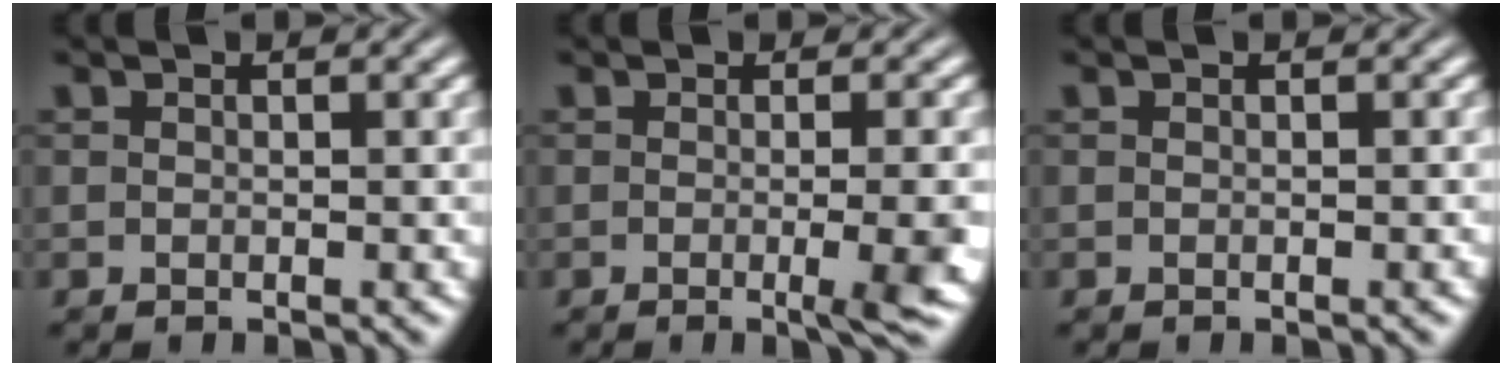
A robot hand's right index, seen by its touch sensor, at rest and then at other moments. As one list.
[{"total": 3.7, "force": [-0.9, 0.2, 3.6], "torque": [-0.043, -0.003, -0.017]}, {"total": 0.0}]